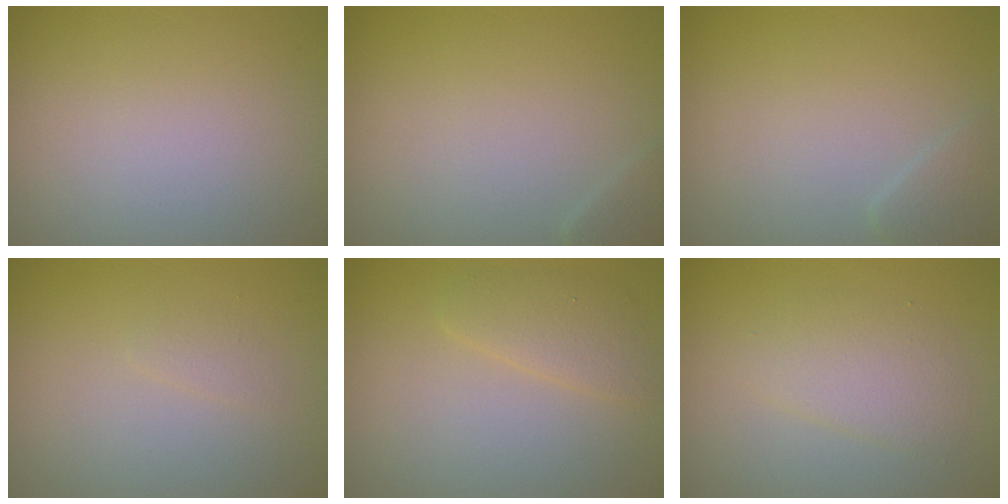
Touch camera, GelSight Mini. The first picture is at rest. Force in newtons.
{"total": 0.8, "press": 0.8, "slide": 0.1}
{"total": 1.2, "press": 1.2, "slide": 0.0}
{"total": 0.8, "press": 0.8, "slide": 0.0}
{"total": 2.2, "press": 2.2, "slide": 0.2}
{"total": 2.6, "press": 2.6, "slide": 0.0}